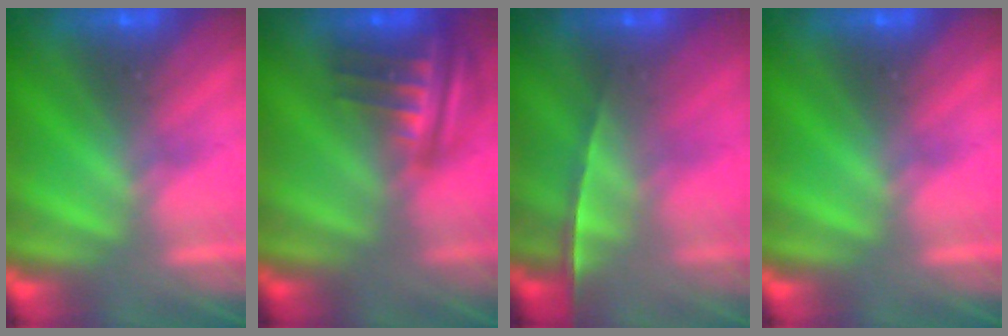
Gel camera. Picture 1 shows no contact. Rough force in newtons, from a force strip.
{"total": 8.5}
{"total": 1.6}
{"total": 0.0}